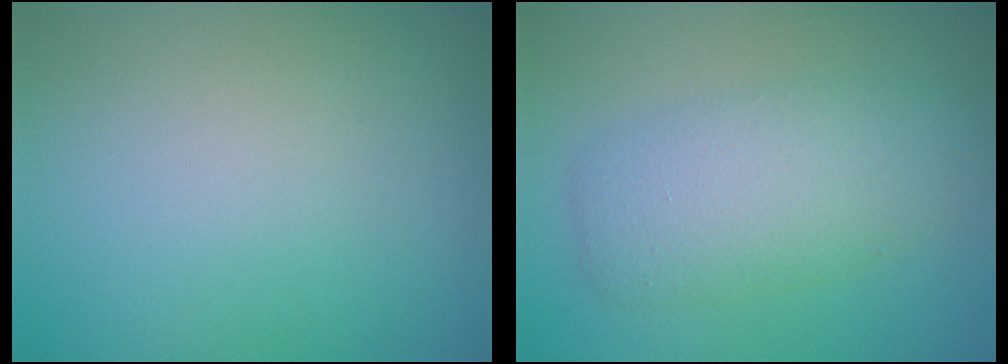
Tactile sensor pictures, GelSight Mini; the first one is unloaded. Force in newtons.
{"total": 5.1, "press": 5.1, "slide": 0.3}